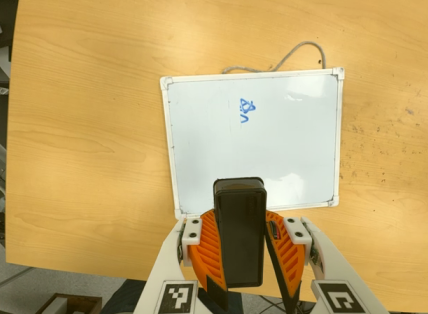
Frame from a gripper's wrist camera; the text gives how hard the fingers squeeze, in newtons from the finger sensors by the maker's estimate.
{"total": 9.8, "left": 9.9, "right": 9.7}